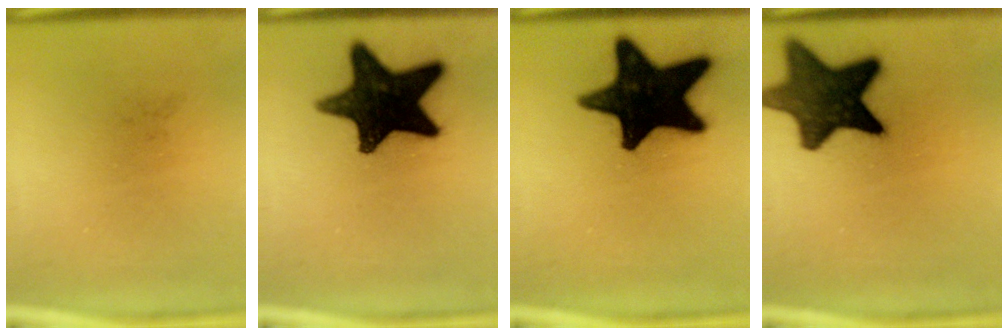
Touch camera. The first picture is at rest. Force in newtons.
{"total": 17.6}
{"total": 20.1}
{"total": 14.1}